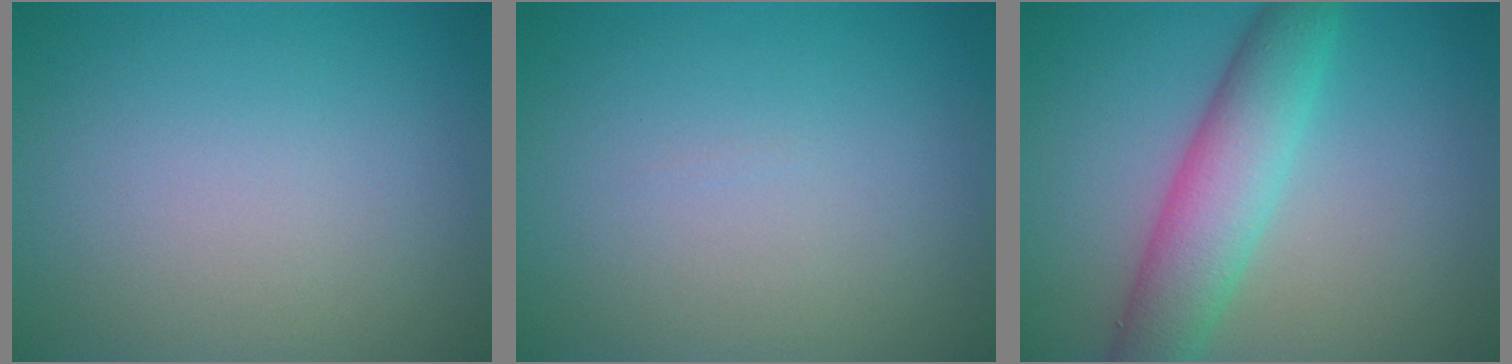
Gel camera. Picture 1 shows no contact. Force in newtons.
{"total": 0.0}
{"total": 5.7, "press": 5.7, "slide": 0.2}